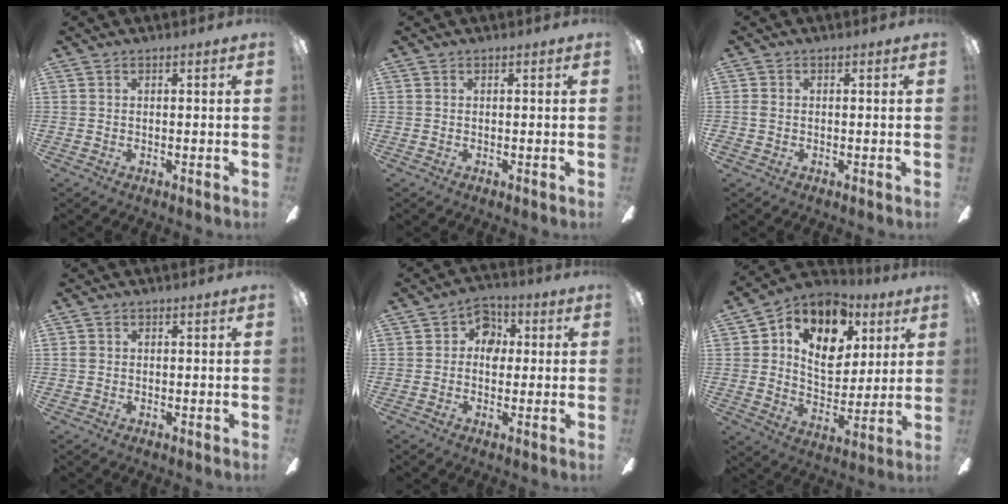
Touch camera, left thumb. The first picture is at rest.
{"total": 0.0}
{"total": 1.4, "force": [-0.4, 1.0, 0.9], "torque": [-0.017, 0.004, -0.009]}
{"total": 1.2, "force": [-0.2, 1.0, 0.6], "torque": [-0.010, 0.006, -0.005]}
{"total": 6.0, "force": [0.4, 5.2, 3.0], "torque": [-0.040, 0.015, 0.005]}
{"total": 14.1, "force": [6.1, 9.6, 8.4], "torque": [-0.143, -0.025, 0.109]}